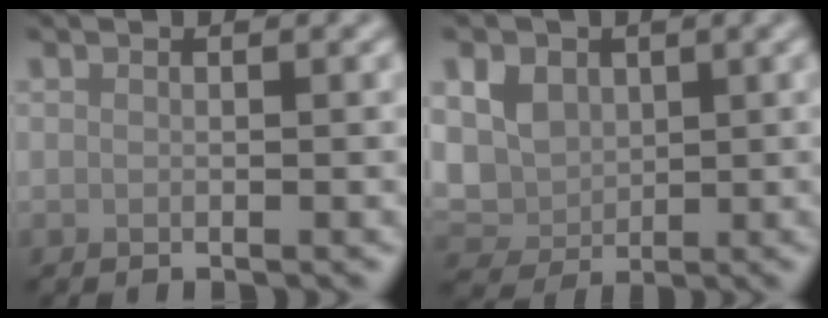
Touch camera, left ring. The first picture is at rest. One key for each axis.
{"total": 5.5, "fx": 1.2, "fy": 4.4, "fz": 3.1, "tx": -0.071, "ty": 0.007, "tz": 0.018}